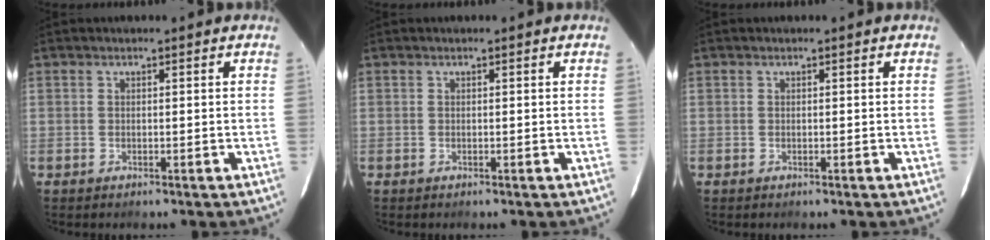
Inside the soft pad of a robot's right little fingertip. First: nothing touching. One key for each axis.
{"total": 0.0}
{"total": 0.0}